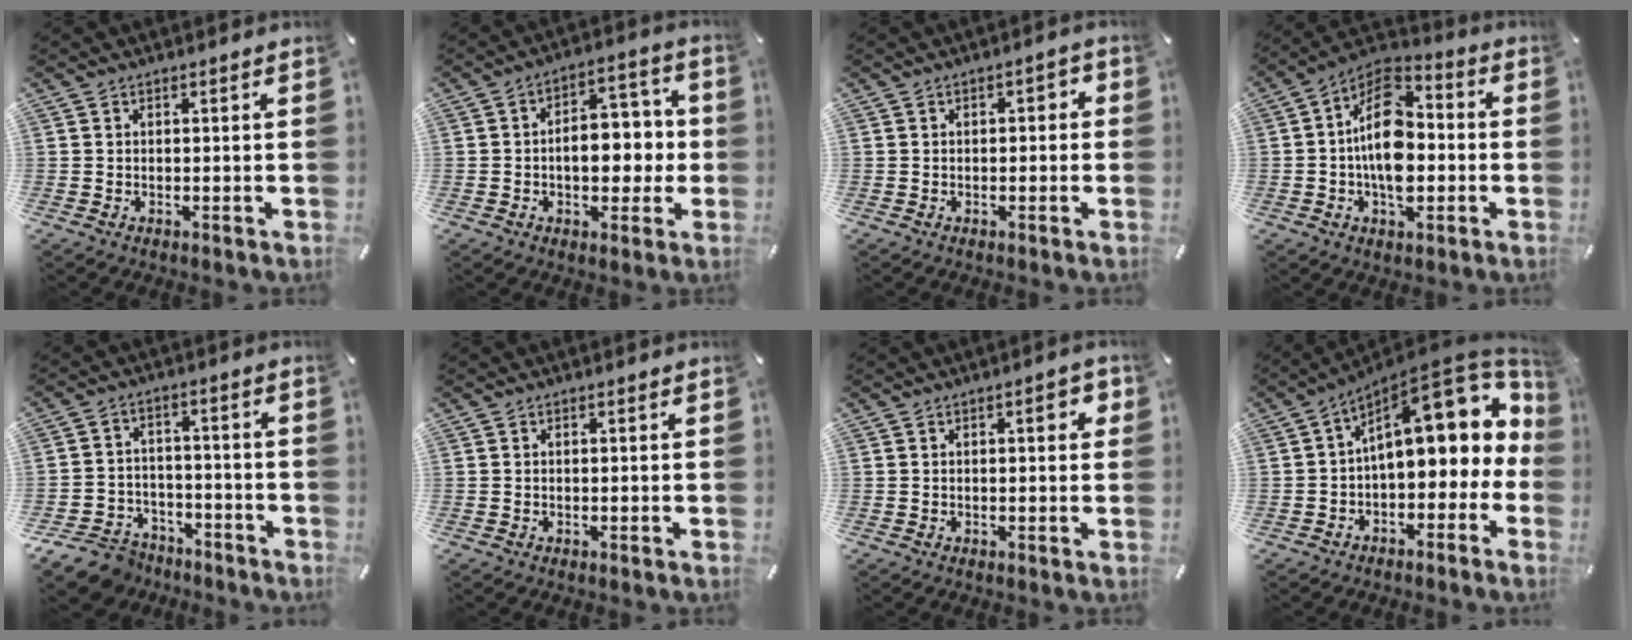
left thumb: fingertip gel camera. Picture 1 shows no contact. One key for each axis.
{"total": 10.3, "fx": -1.4, "fy": 7.1, "fz": 7.3, "tx": -0.085, "ty": 0.009, "tz": -0.026}
{"total": 1.9, "fx": -0.7, "fy": 1.3, "fz": 1.2, "tx": -0.022, "ty": 0.011, "tz": -0.017}
{"total": 15.5, "fx": -1.7, "fy": 9.7, "fz": 11.9, "tx": -0.216, "ty": 0.005, "tz": -0.031}
{"total": 8.9, "fx": -6.9, "fy": 5.3, "fz": 2.2, "tx": -0.041, "ty": 0.043, "tz": -0.128}
{"total": 0.0}
{"total": 3.9, "fx": 1.0, "fy": 1.5, "fz": 3.4, "tx": -0.036, "ty": -0.002, "tz": 0.007}
{"total": 17.8, "fx": 6.2, "fy": 9.3, "fz": 13.8, "tx": -0.172, "ty": -0.049, "tz": 0.106}